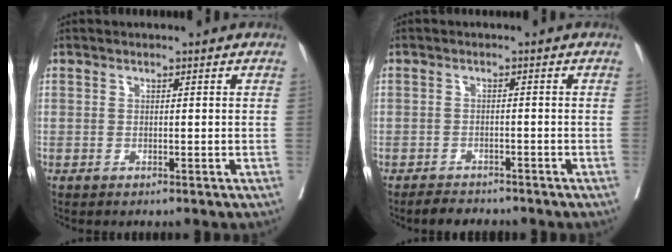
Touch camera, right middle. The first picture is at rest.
{"total": 3.4, "force": [-3.1, 1.1, 0.8], "torque": [-0.016, -0.005, -0.048]}